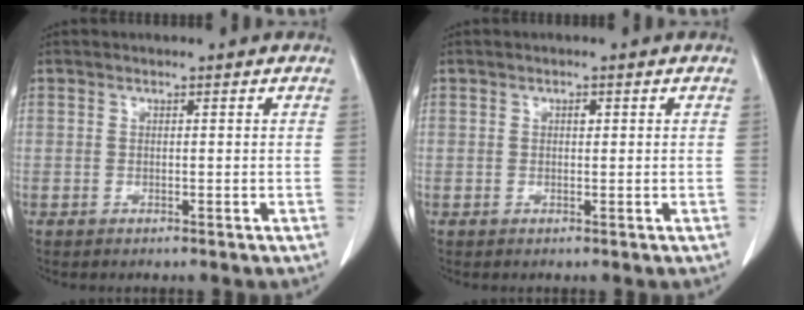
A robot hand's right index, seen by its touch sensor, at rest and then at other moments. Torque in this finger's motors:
{"motor_torque": [0.08, -0.01, 0.02, 0.01]}